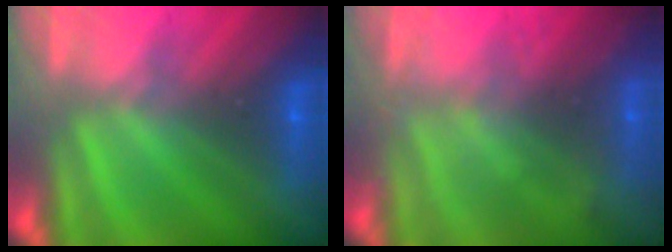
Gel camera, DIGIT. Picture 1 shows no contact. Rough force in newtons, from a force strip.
{"total": 2.1}